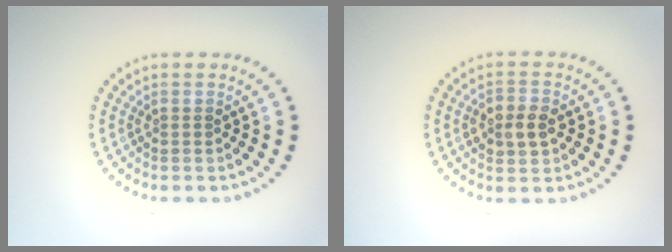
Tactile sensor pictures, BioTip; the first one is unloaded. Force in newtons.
{"total": 2.8, "press": 2.8, "slide": 0.1}